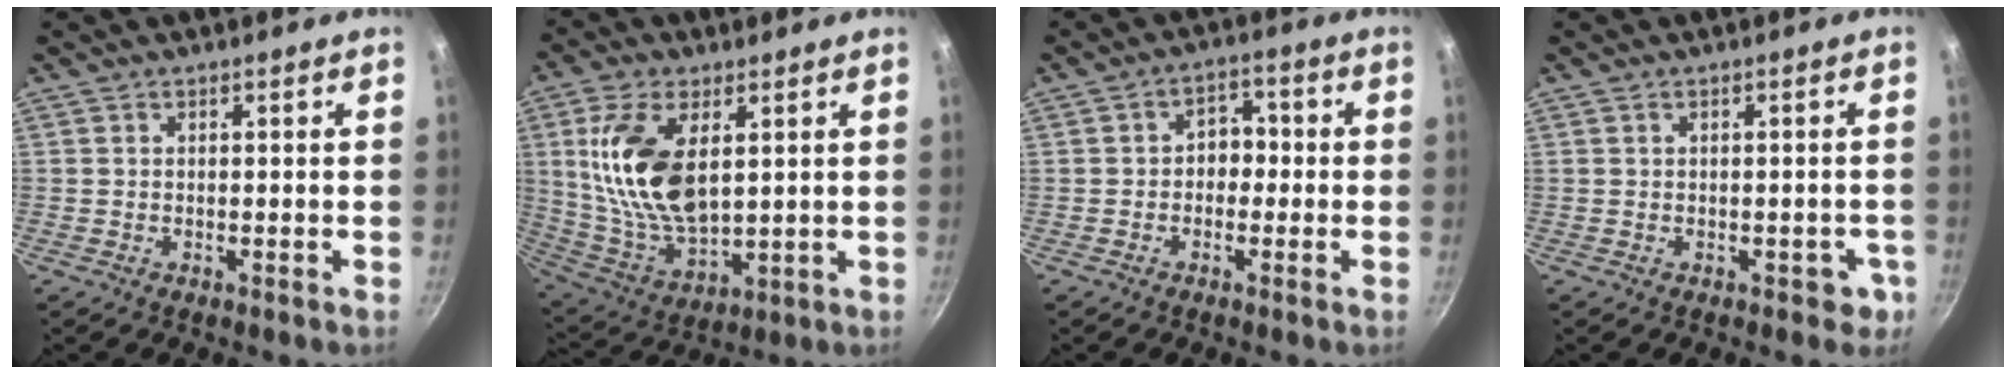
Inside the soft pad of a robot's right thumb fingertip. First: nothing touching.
{"total": 16.7, "force": [4.0, 8.8, 13.6], "torque": [-0.253, -0.021, 0.089]}
{"total": 4.5, "force": [-0.7, 3.6, 2.7], "torque": [0.000, 0.016, -0.019]}
{"total": 3.0, "force": [-1.0, 2.1, 1.9], "torque": [0.001, 0.016, -0.003]}